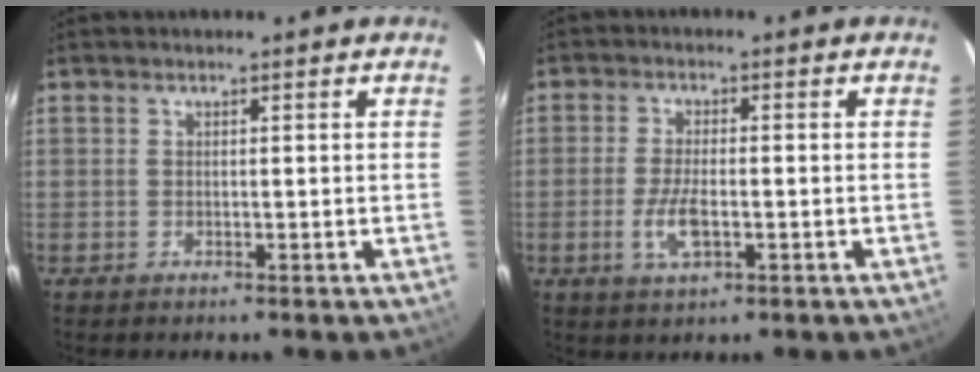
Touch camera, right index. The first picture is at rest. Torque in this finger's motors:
{"motor_torque": [1.00, 0.03, 0.47, 0.07]}